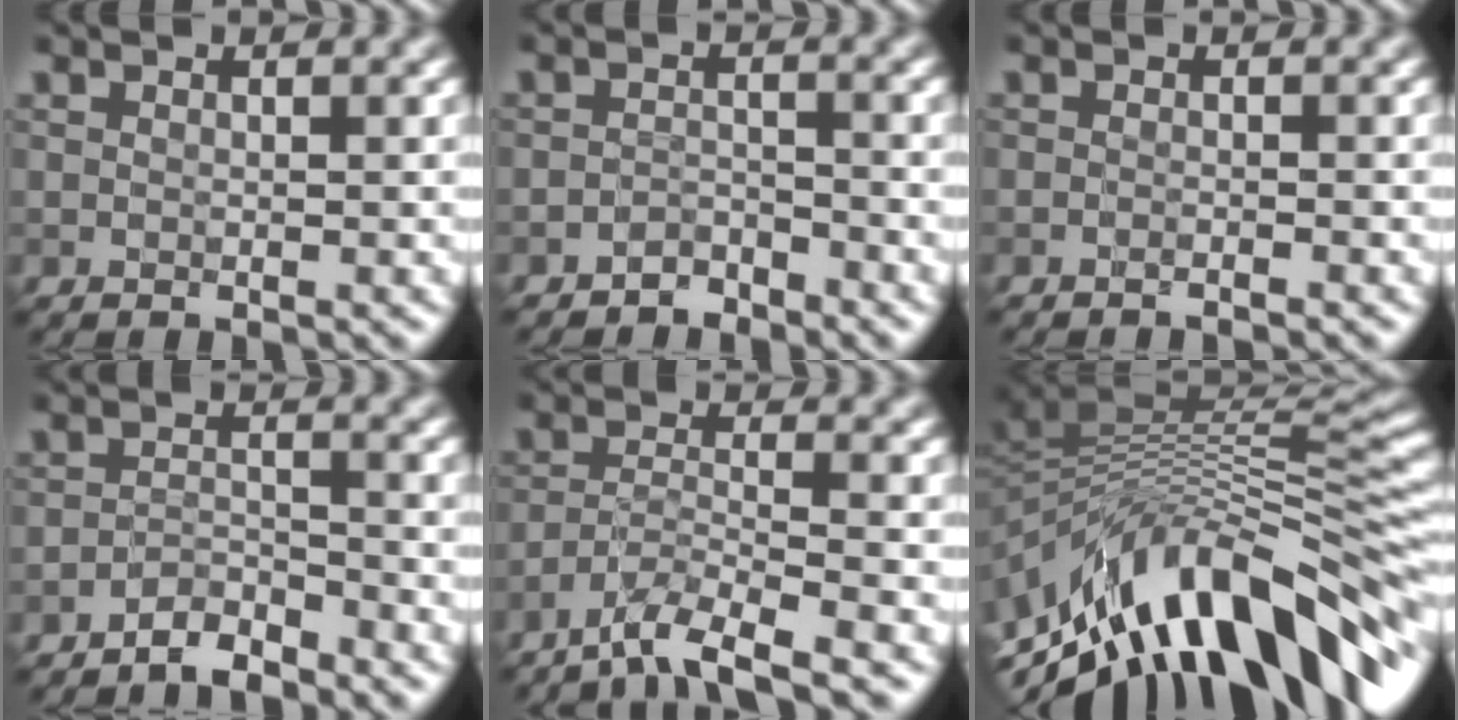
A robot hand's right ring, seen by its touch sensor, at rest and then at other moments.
{"total": 1.9, "force": [-1.8, 0.4, 0.2], "torque": [-0.002, 0.007, -0.036]}
{"total": 0.9, "force": [-0.9, 0.0, 0.4], "torque": [-0.005, -0.002, -0.019]}
{"total": 2.5, "force": [-2.4, 0.4, 0.8], "torque": [-0.014, 0.006, -0.049]}
{"total": 5.4, "force": [-4.4, 0.6, 3.1], "torque": [-0.053, -0.004, -0.092]}
{"total": 13.0, "force": [-5.5, 5.3, 10.5], "torque": [-0.181, 0.022, -0.086]}